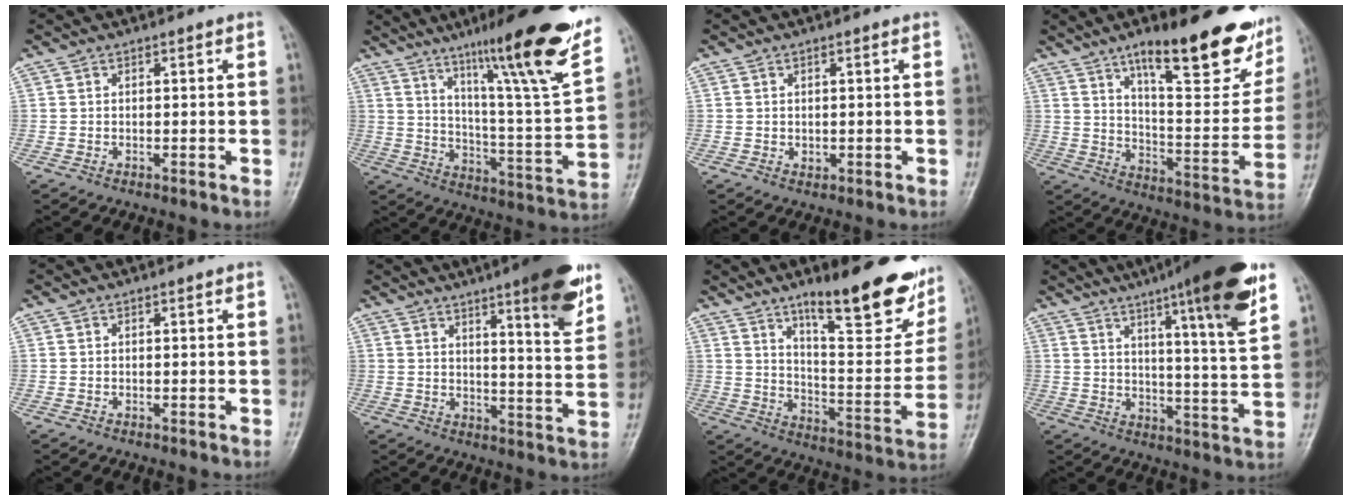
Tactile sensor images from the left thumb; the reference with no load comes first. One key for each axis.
{"total": 24.7, "fx": 15.8, "fy": 2.3, "fz": 18.9, "tx": -0.258, "ty": -0.062, "tz": 0.246}
{"total": 1.1, "fx": 0.2, "fy": 0.8, "fz": 0.8, "tx": -0.007, "ty": -0.002, "tz": 0.006}
{"total": 26.1, "fx": 15.8, "fy": 7.9, "fz": 19.2, "tx": -0.223, "ty": -0.058, "tz": 0.235}
{"total": 0.0}
{"total": 14.4, "fx": 8.7, "fy": 2.2, "fz": 11.4, "tx": -0.138, "ty": -0.047, "tz": 0.121}
{"total": 24.0, "fx": 15.0, "fy": 7.0, "fz": 17.4, "tx": -0.196, "ty": -0.069, "tz": 0.225}
{"total": 19.9, "fx": 11.7, "fy": 1.9, "fz": 16.0, "tx": -0.215, "ty": -0.047, "tz": 0.163}